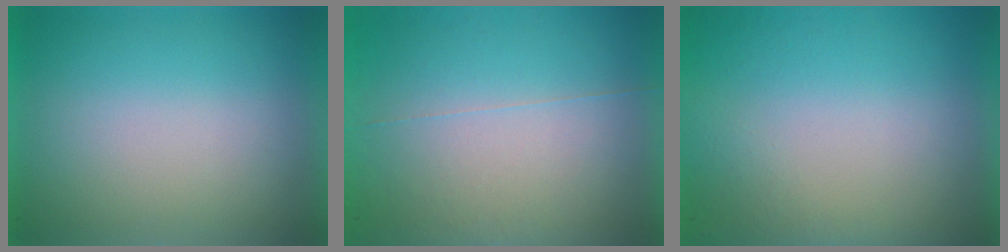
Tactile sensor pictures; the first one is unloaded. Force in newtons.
{"total": 6.8}
{"total": 8.2}